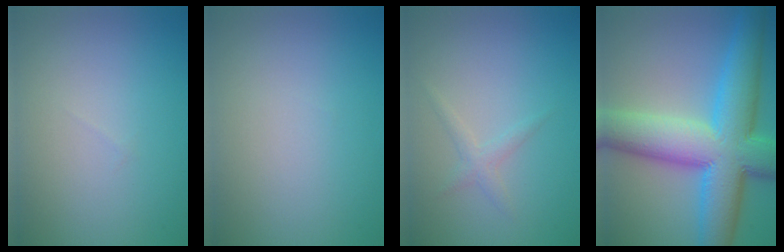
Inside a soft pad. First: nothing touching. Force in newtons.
{"total": 0.0}
{"total": 1.2, "press": 1.2, "slide": 0.1}
{"total": 13.1, "press": 13.1, "slide": 0.2}